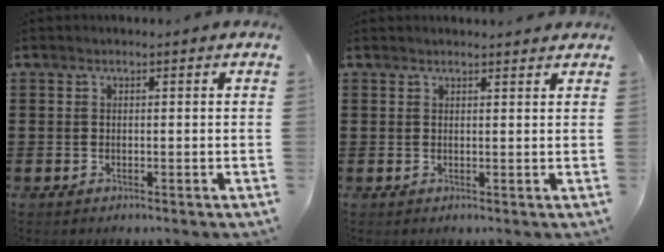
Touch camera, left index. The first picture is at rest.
{"total": 1.2, "force": [1.2, 0.0, 0.2], "torque": [-0.005, -0.001, 0.023]}